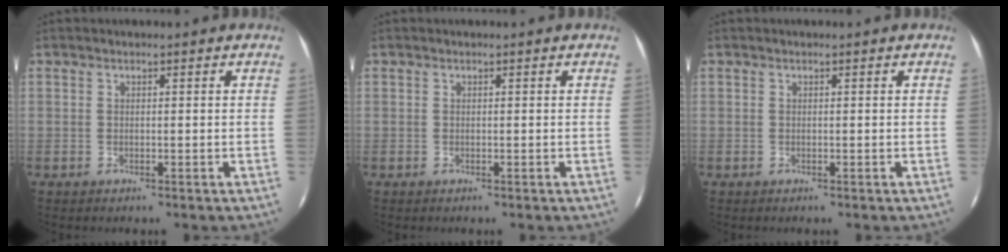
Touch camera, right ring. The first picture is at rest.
{"total": 0.0}
{"total": 0.0}